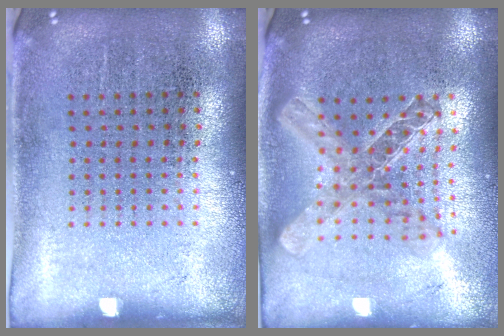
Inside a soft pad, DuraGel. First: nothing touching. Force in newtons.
{"total": 2.0, "press": 1.7, "slide": 1.1}